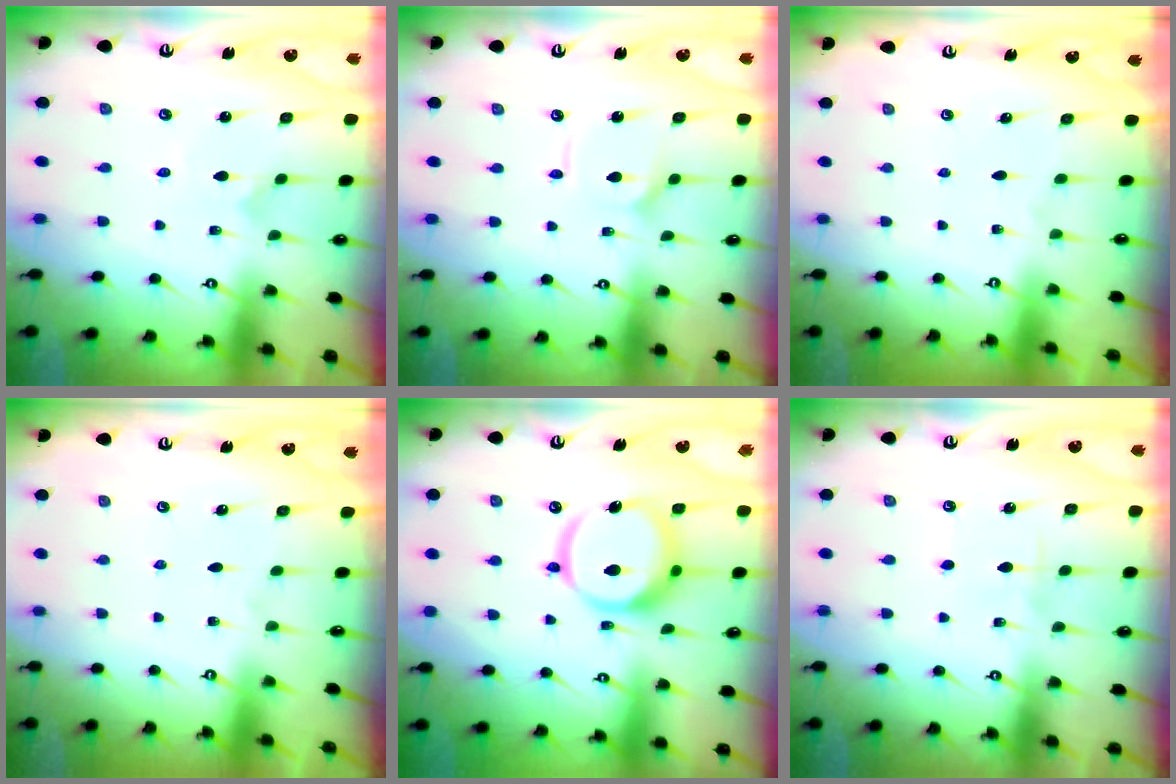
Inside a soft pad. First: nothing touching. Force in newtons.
{"total": 4.3, "press": 4.3, "slide": 0.5}
{"total": 0.0}
{"total": 0.0}
{"total": 14.4, "press": 14.3, "slide": 1.6}
{"total": 2.9, "press": 2.9, "slide": 0.3}